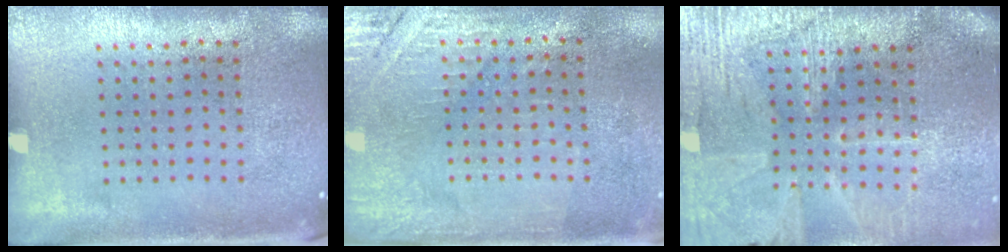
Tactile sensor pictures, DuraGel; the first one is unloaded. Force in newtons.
{"total": 2.8, "press": 2.6, "slide": 0.9}
{"total": 3.5, "press": 3.3, "slide": 1.3}